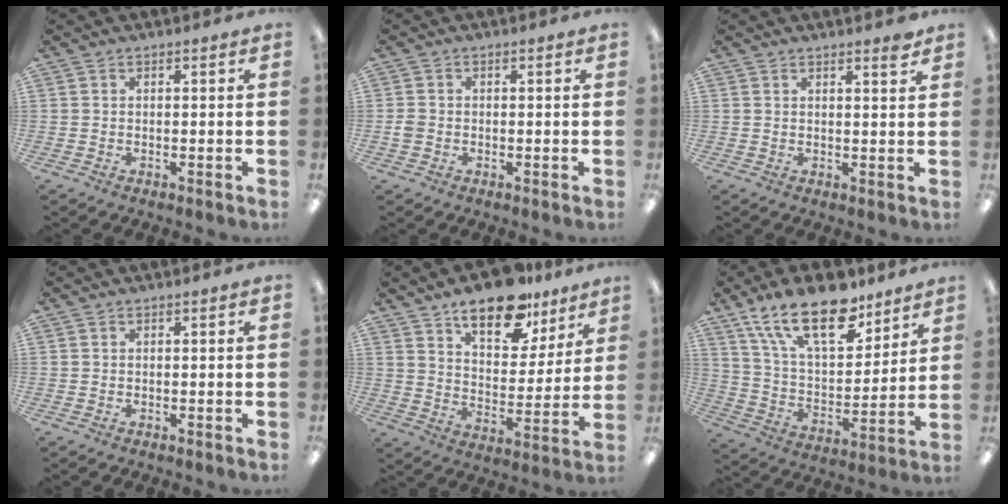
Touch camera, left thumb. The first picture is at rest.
{"total": 1.8, "force": [-0.4, 1.5, 0.8], "torque": [-0.013, 0.004, -0.008]}
{"total": 2.2, "force": [2.1, 0.2, 0.8], "torque": [-0.003, -0.015, 0.034]}
{"total": 0.0}
{"total": 15.7, "force": [11.8, 6.9, 7.8], "torque": [-0.117, -0.065, 0.206]}
{"total": 21.5, "force": [14.7, 9.4, 12.6], "torque": [-0.226, -0.076, 0.256]}